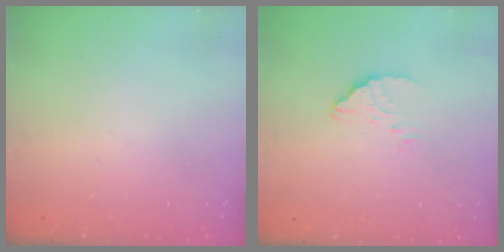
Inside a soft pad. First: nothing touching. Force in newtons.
{"total": 3.9, "press": 3.9, "slide": 0.2}